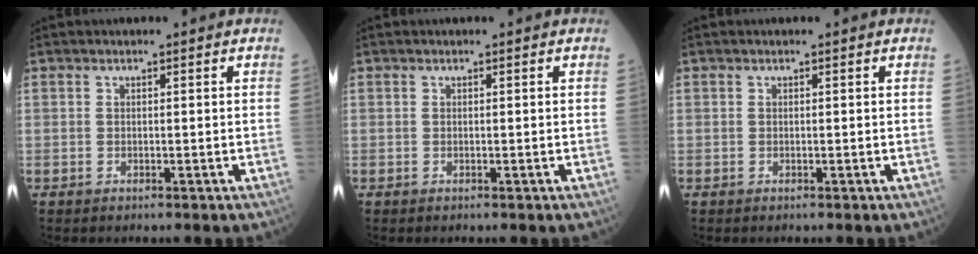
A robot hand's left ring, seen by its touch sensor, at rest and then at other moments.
{"total": 0.0}
{"total": 0.0}